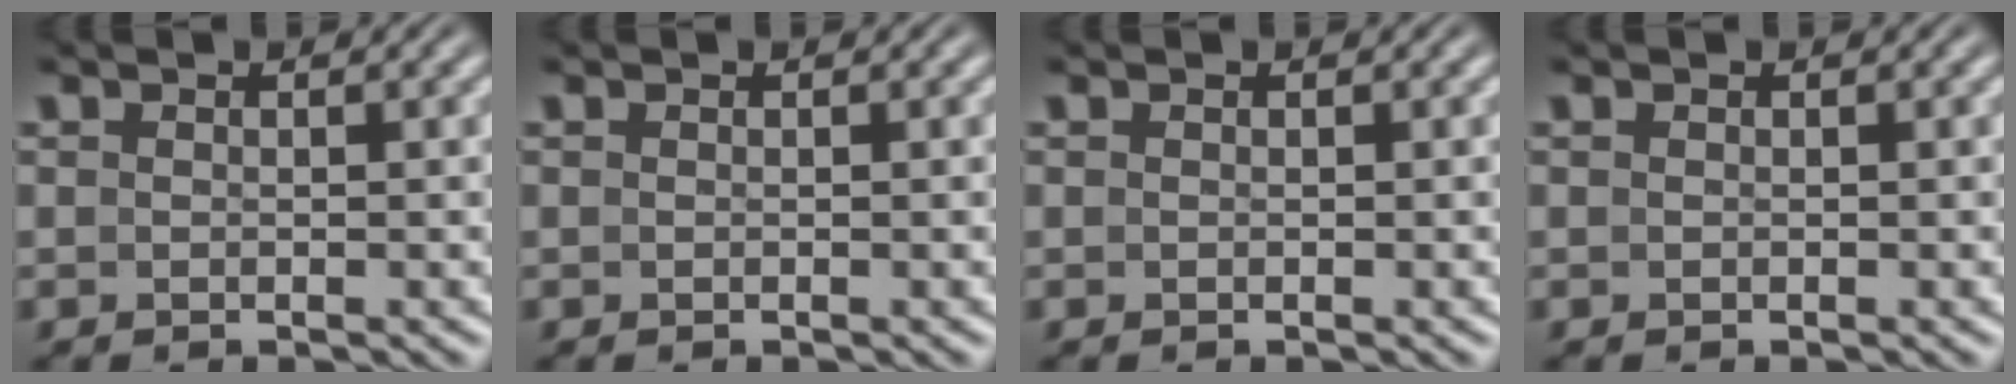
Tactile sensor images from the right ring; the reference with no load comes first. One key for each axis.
{"total": 0.0}
{"total": 0.0}
{"total": 0.0}